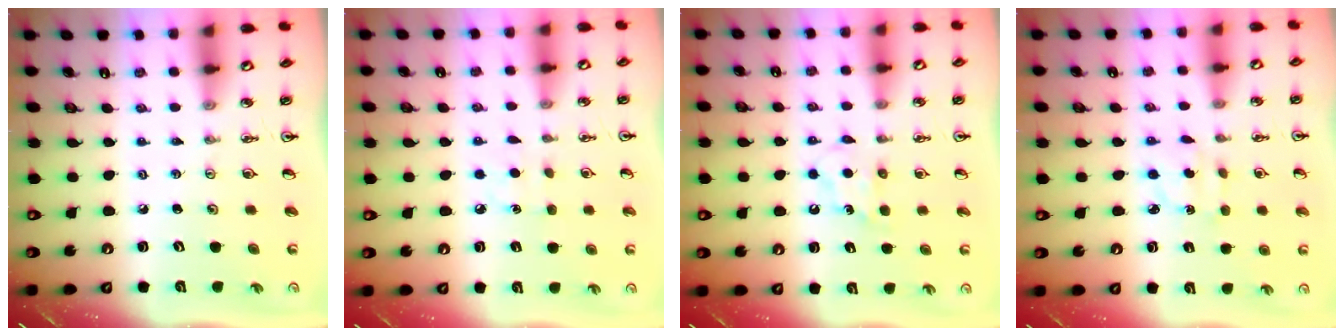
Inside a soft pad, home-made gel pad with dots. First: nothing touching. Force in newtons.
{"total": 5.4, "press": 5.3, "slide": 0.5}
{"total": 4.2, "press": 4.1, "slide": 0.7}
{"total": 3.2, "press": 3.2, "slide": 0.5}